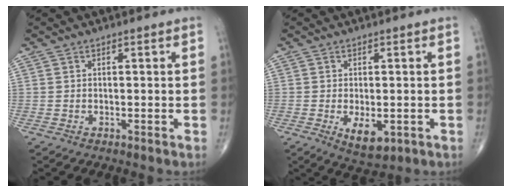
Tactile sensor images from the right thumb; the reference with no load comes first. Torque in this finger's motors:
{"motor_torque": [-0.33, 0.76, 0.36, 0.27, 0.16]}